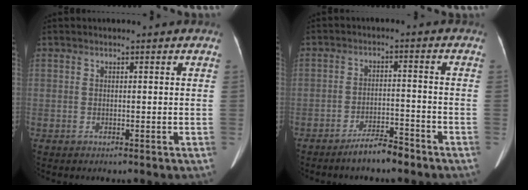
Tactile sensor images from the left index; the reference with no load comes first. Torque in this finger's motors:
{"motor_torque": [0.56, 0.57, 0.02, 0.01]}